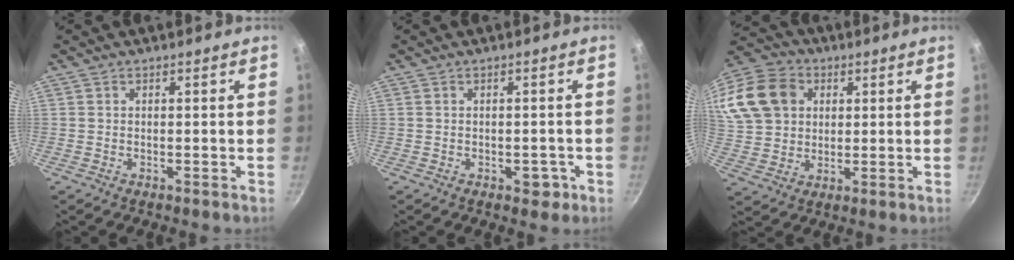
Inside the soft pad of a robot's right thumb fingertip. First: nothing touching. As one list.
[{"total": 2.7, "force": [-1.0, 1.7, 1.8], "torque": [-0.003, 0.013, -0.005]}, {"total": 22.8, "force": [7.0, 18.2, 11.9], "torque": [-0.270, 0.036, 0.130]}]